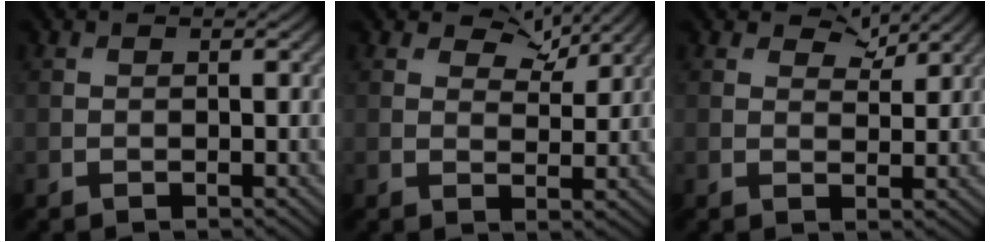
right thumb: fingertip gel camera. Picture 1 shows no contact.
{"total": 4.8, "force": [3.4, 2.4, 2.5], "torque": [-0.040, -0.001, 0.052]}
{"total": 3.2, "force": [2.4, 1.5, 1.6], "torque": [-0.026, -0.002, 0.042]}